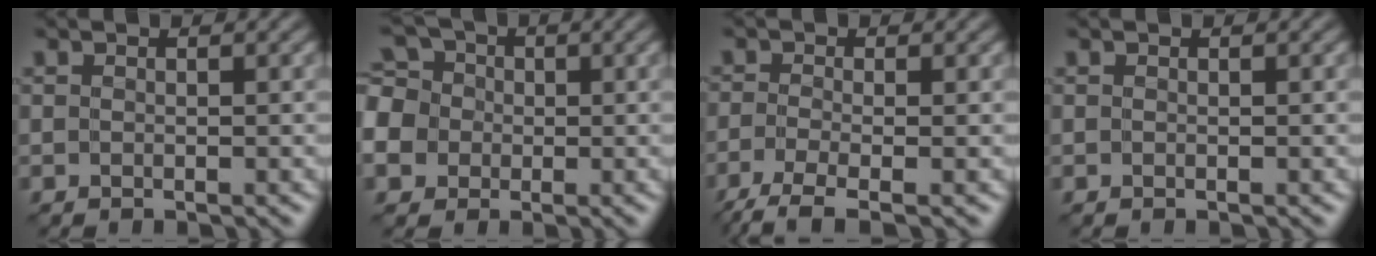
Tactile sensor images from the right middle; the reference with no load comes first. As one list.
[{"total": 9.4, "force": [-3.1, 8.4, 2.8], "torque": [-0.075, -0.003, -0.087]}, {"total": 3.8, "force": [-2.7, 0.6, 2.5], "torque": [-0.051, -0.008, -0.064]}, {"total": 0.0}]